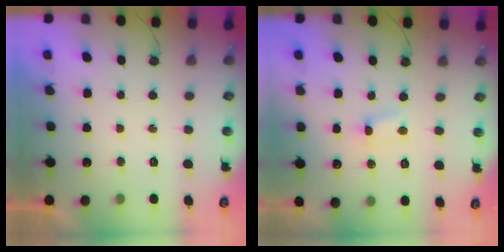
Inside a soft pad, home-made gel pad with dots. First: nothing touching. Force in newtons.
{"total": 1.9, "press": 1.9, "slide": 0.2}